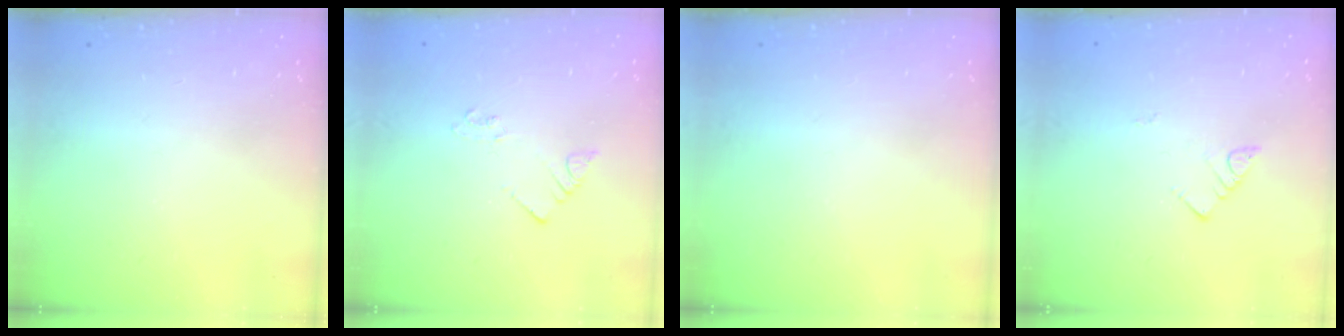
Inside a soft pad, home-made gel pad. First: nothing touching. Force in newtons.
{"total": 1.9, "press": 1.9, "slide": 0.1}
{"total": 0.0}
{"total": 2.7, "press": 2.7, "slide": 0.3}